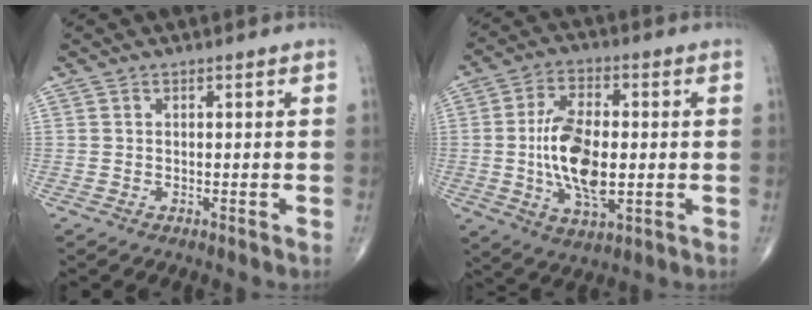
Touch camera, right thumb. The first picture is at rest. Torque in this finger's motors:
{"motor_torque": [2.33, 2.67, 1.58, -0.09, 0.22]}